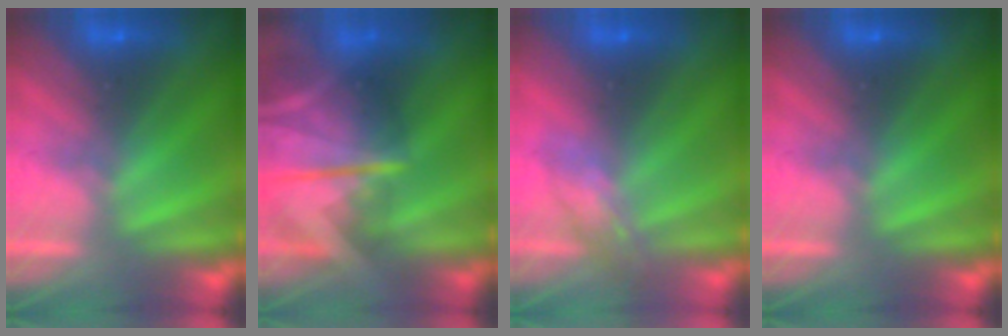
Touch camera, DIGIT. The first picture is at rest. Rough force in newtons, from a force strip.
{"total": 7.1}
{"total": 2.1}
{"total": 0.0}